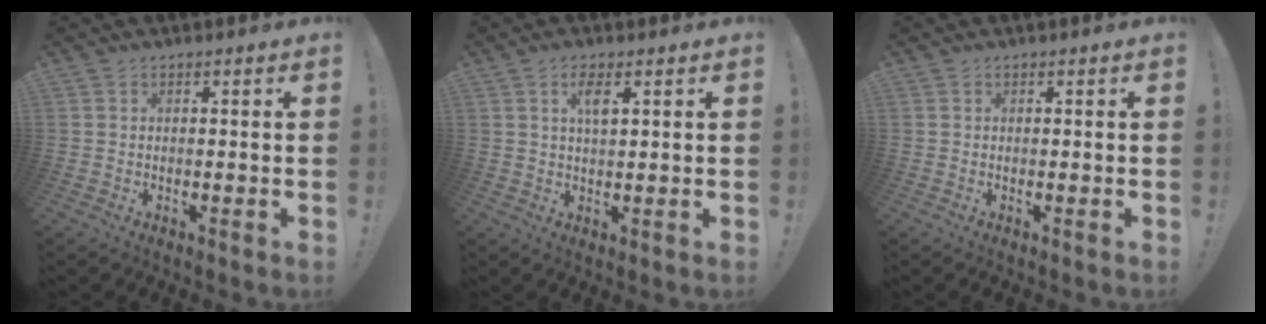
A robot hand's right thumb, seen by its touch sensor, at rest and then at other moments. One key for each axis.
{"total": 4.2, "fx": 1.7, "fy": 1.3, "fz": 3.5, "tx": -0.065, "ty": -0.001, "tz": 0.027}
{"total": 0.0}